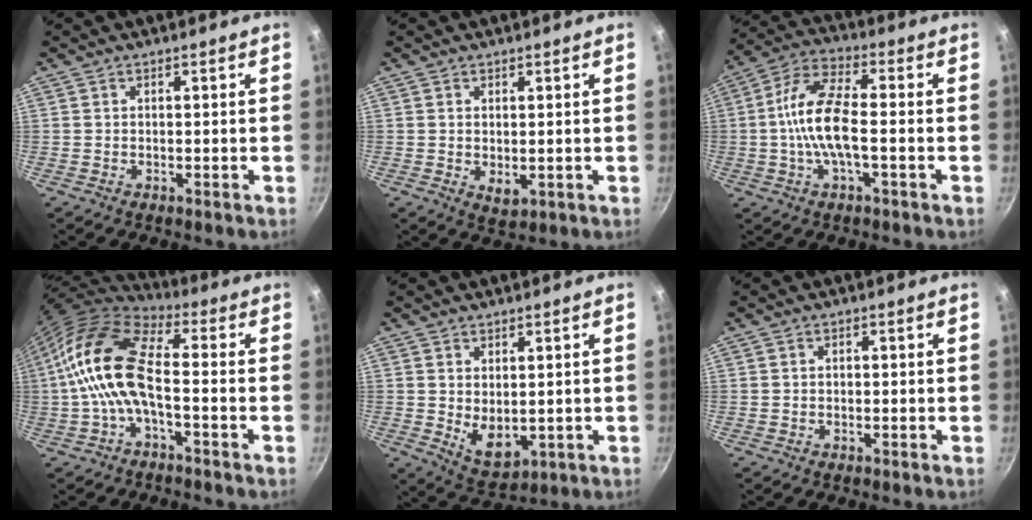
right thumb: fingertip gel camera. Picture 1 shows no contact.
{"total": 3.1, "force": [0.2, 1.8, 2.5], "torque": [-0.039, -0.010, 0.006]}
{"total": 11.7, "force": [-1.5, 4.4, 10.8], "torque": [-0.212, 0.031, -0.045]}
{"total": 12.8, "force": [-1.6, 5.4, 11.5], "torque": [-0.225, 0.032, -0.045]}
{"total": 6.7, "force": [0.8, 4.1, 5.3], "torque": [-0.072, -0.022, 0.030]}
{"total": 0.5, "force": [-0.1, 0.4, 0.3], "torque": [-0.003, 0.004, 0.000]}